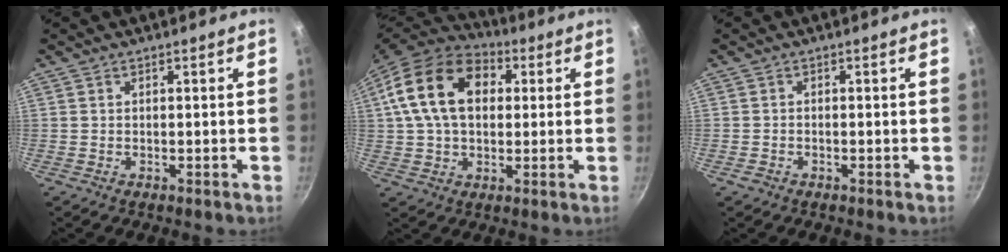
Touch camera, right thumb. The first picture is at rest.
{"total": 17.5, "force": [3.8, 12.0, 12.2], "torque": [-0.195, 0.018, 0.051]}
{"total": 1.1, "force": [-0.7, 0.7, 0.5], "torque": [-0.016, 0.005, -0.014]}